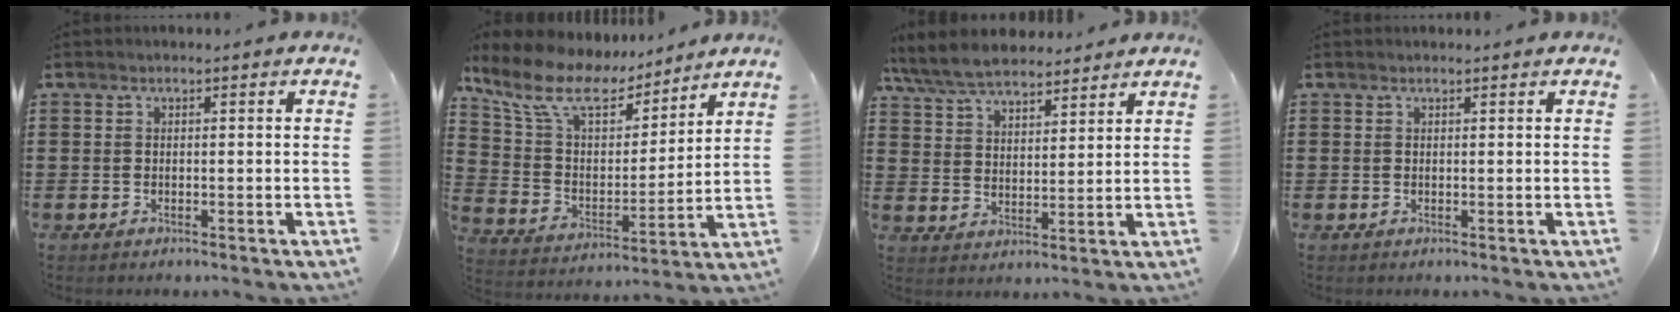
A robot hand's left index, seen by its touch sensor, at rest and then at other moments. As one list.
[{"total": 11.1, "force": [9.0, 4.0, 5.1], "torque": [-0.144, -0.044, 0.157]}, {"total": 7.5, "force": [6.8, 1.9, 2.6], "torque": [-0.075, -0.014, 0.126]}, {"total": 0.6, "force": [0.5, 0.0, 0.3], "torque": [-0.006, 0.000, 0.010]}]